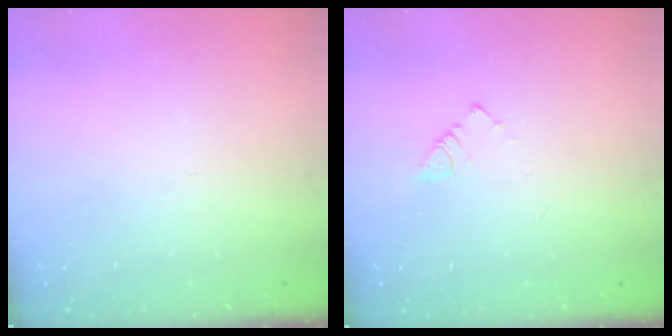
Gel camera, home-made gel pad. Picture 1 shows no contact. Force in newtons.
{"total": 2.4, "press": 2.4, "slide": 0.4}